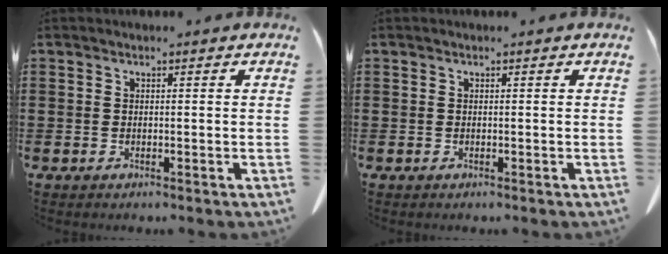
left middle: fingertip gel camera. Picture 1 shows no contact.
{"total": 0.0}